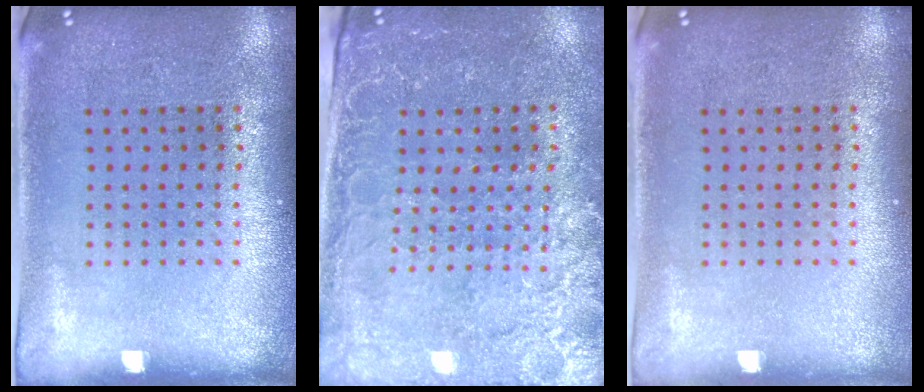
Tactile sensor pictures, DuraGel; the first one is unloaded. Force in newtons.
{"total": 2.9, "press": 2.8, "slide": 0.8}
{"total": 0.0}